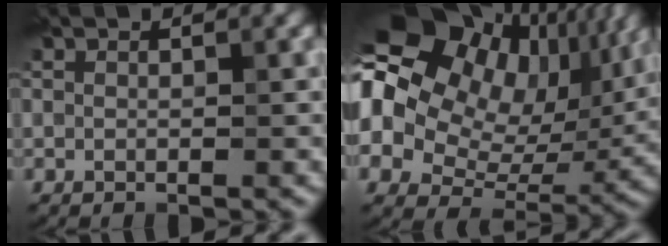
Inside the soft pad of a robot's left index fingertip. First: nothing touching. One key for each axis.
{"total": 21.2, "fx": 7.6, "fy": 15.6, "fz": 12.1, "tx": -0.255, "ty": 0.051, "tz": 0.121}